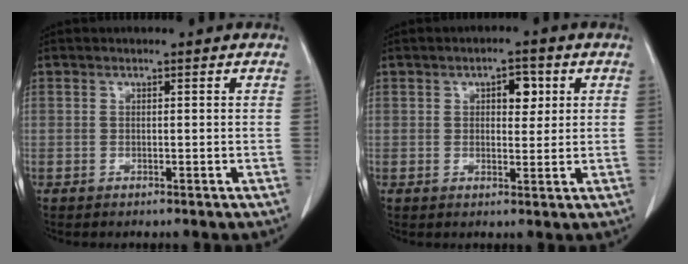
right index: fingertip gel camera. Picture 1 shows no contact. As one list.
[{"total": 3.7, "force": [1.3, 1.9, 2.9], "torque": [-0.041, 0.007, 0.017]}]